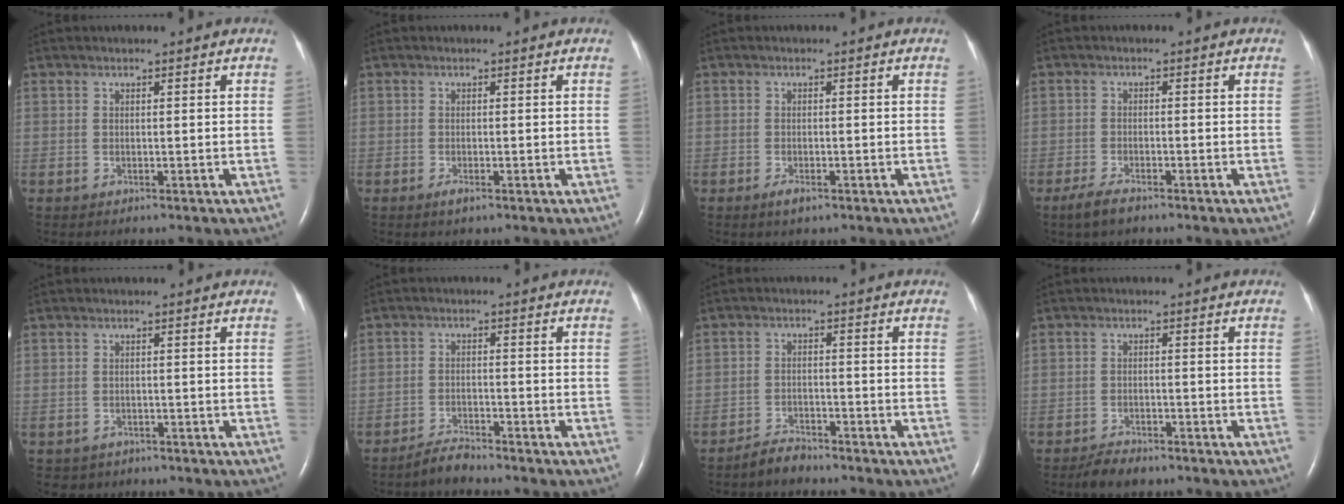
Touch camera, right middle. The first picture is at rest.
{"total": 1.1, "force": [-0.7, 0.3, 0.9], "torque": [-0.021, -0.003, -0.010]}
{"total": 1.6, "force": [-1.0, 0.5, 1.2], "torque": [-0.028, -0.003, -0.016]}
{"total": 3.0, "force": [-2.3, 0.8, 1.9], "torque": [-0.050, -0.007, -0.042]}
{"total": 0.0}
{"total": 2.6, "force": [-2.6, 0.1, 0.3], "torque": [-0.008, -0.010, -0.048]}
{"total": 2.8, "force": [-2.7, 0.6, 0.3], "torque": [-0.011, -0.005, -0.050]}
{"total": 3.2, "force": [-2.7, 1.1, 1.4], "torque": [-0.032, -0.003, -0.045]}